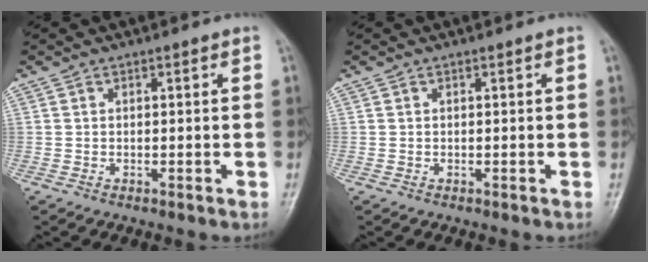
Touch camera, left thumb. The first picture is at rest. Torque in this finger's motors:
{"motor_torque": [0.00, 0.00, 0.01, -0.01, 0.00]}